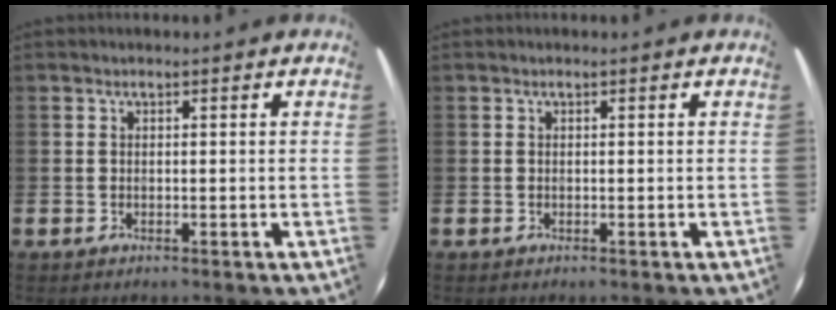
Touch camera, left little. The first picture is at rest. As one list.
[{"total": 0.0}]